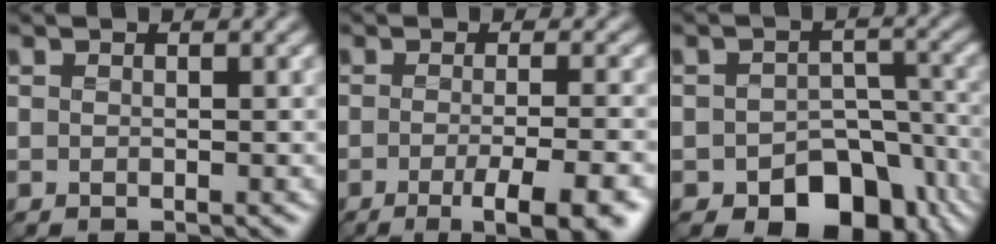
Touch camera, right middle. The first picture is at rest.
{"total": 7.2, "force": [-3.4, 2.0, 6.1], "torque": [-0.067, -0.008, -0.042]}
{"total": 8.1, "force": [-4.4, 5.0, 4.6], "torque": [-0.052, -0.015, -0.061]}